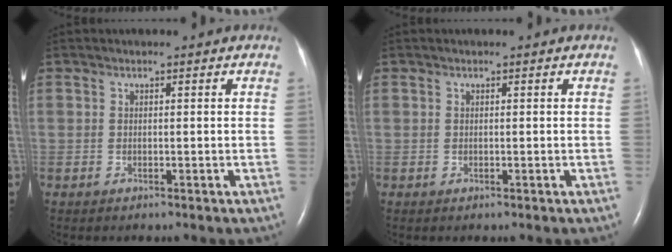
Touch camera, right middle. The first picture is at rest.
{"total": 0.0}